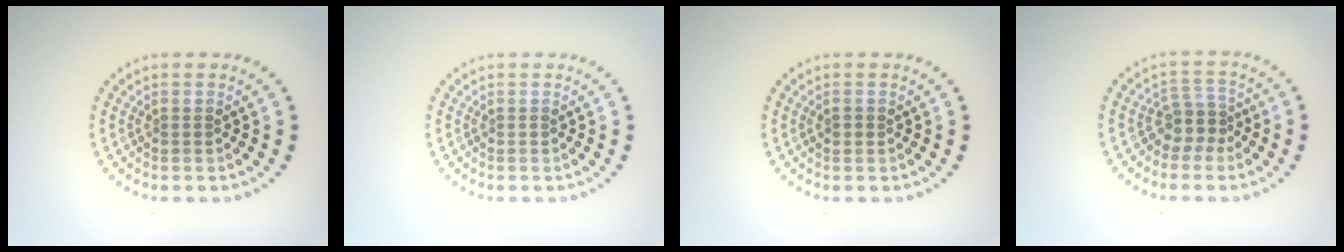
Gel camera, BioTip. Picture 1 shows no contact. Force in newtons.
{"total": 0.0}
{"total": 0.8, "press": 0.8, "slide": 0.3}
{"total": 2.5, "press": 1.8, "slide": 1.6}